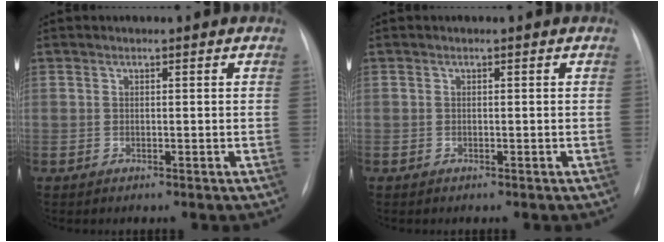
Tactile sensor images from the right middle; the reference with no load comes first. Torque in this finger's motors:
{"motor_torque": [1.13, -1.00, 0.49, -0.03]}